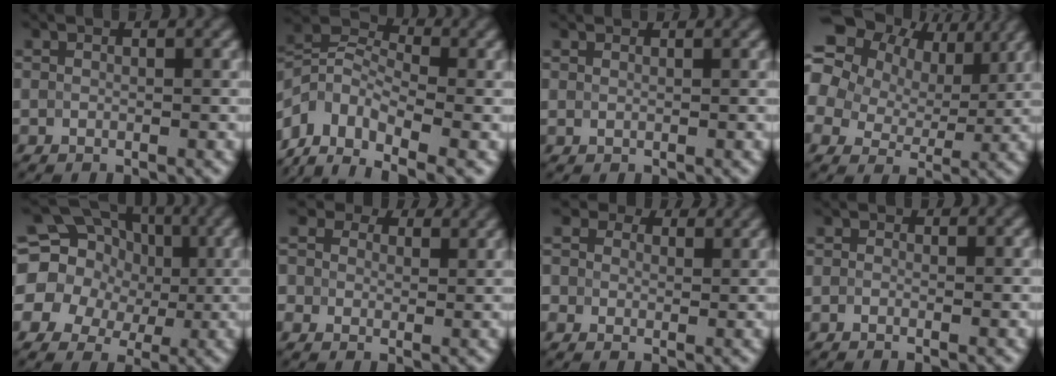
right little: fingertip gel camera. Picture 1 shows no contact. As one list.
[{"total": 7.2, "force": [-3.8, 4.4, 4.2], "torque": [-0.077, 0.011, -0.095]}, {"total": 1.2, "force": [1.2, 0.4, 0.2], "torque": [-0.012, 0.000, 0.019]}, {"total": 19.3, "force": [9.2, 13.6, 10.3], "torque": [-0.225, 0.042, 0.139]}, {"total": 13.3, "force": [1.8, 11.7, 6.0], "torque": [-0.144, 0.034, 0.000]}, {"total": 7.7, "force": [4.4, 5.6, 3.1], "torque": [-0.082, 0.029, 0.050]}, {"total": 6.7, "force": [3.8, 4.8, 2.6], "torque": [-0.070, 0.023, 0.038]}, {"total": 0.6, "force": [-0.3, 0.3, 0.5], "torque": [-0.011, -0.007, -0.010]}]